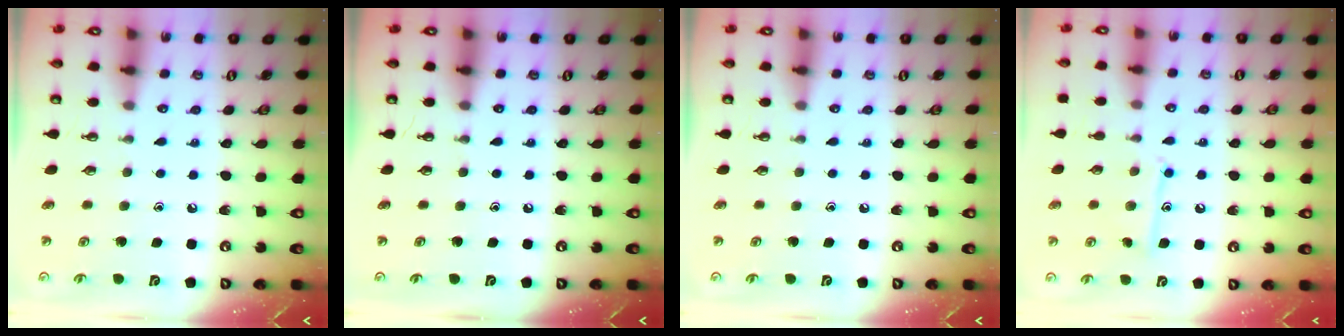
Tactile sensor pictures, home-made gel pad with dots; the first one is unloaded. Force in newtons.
{"total": 0.0}
{"total": 0.0}
{"total": 10.1, "press": 10.1, "slide": 0.8}